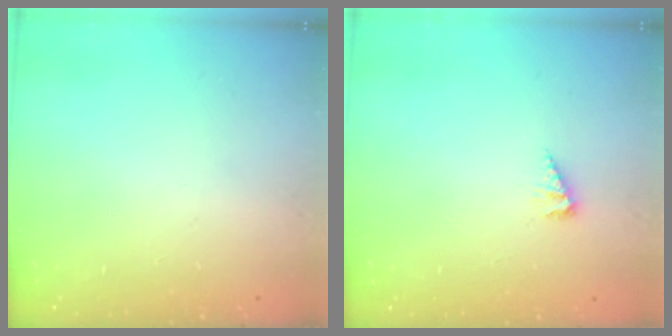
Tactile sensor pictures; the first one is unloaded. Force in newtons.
{"total": 4.3, "press": 4.3, "slide": 0.4}